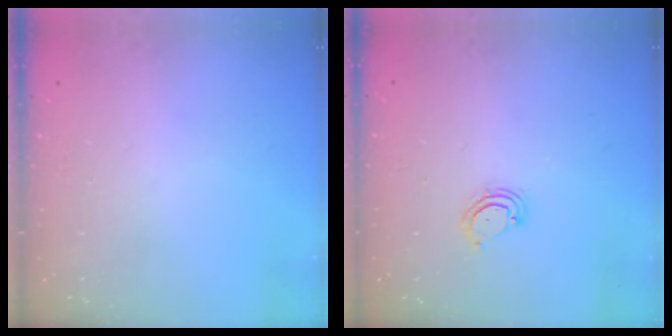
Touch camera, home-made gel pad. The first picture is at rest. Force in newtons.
{"total": 4.6, "press": 4.6, "slide": 0.4}